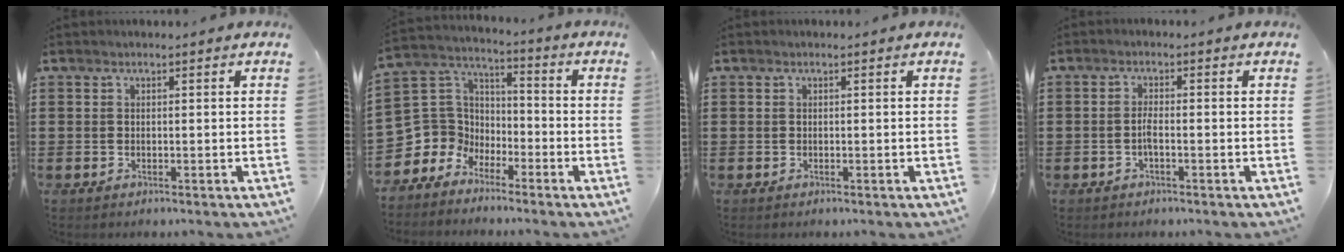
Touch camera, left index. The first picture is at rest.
{"total": 6.4, "force": [-3.4, 5.4, 0.1], "torque": [-0.048, -0.007, -0.070]}
{"total": 0.0}
{"total": 2.0, "force": [-0.7, 0.3, 1.8], "torque": [-0.043, -0.001, -0.016]}